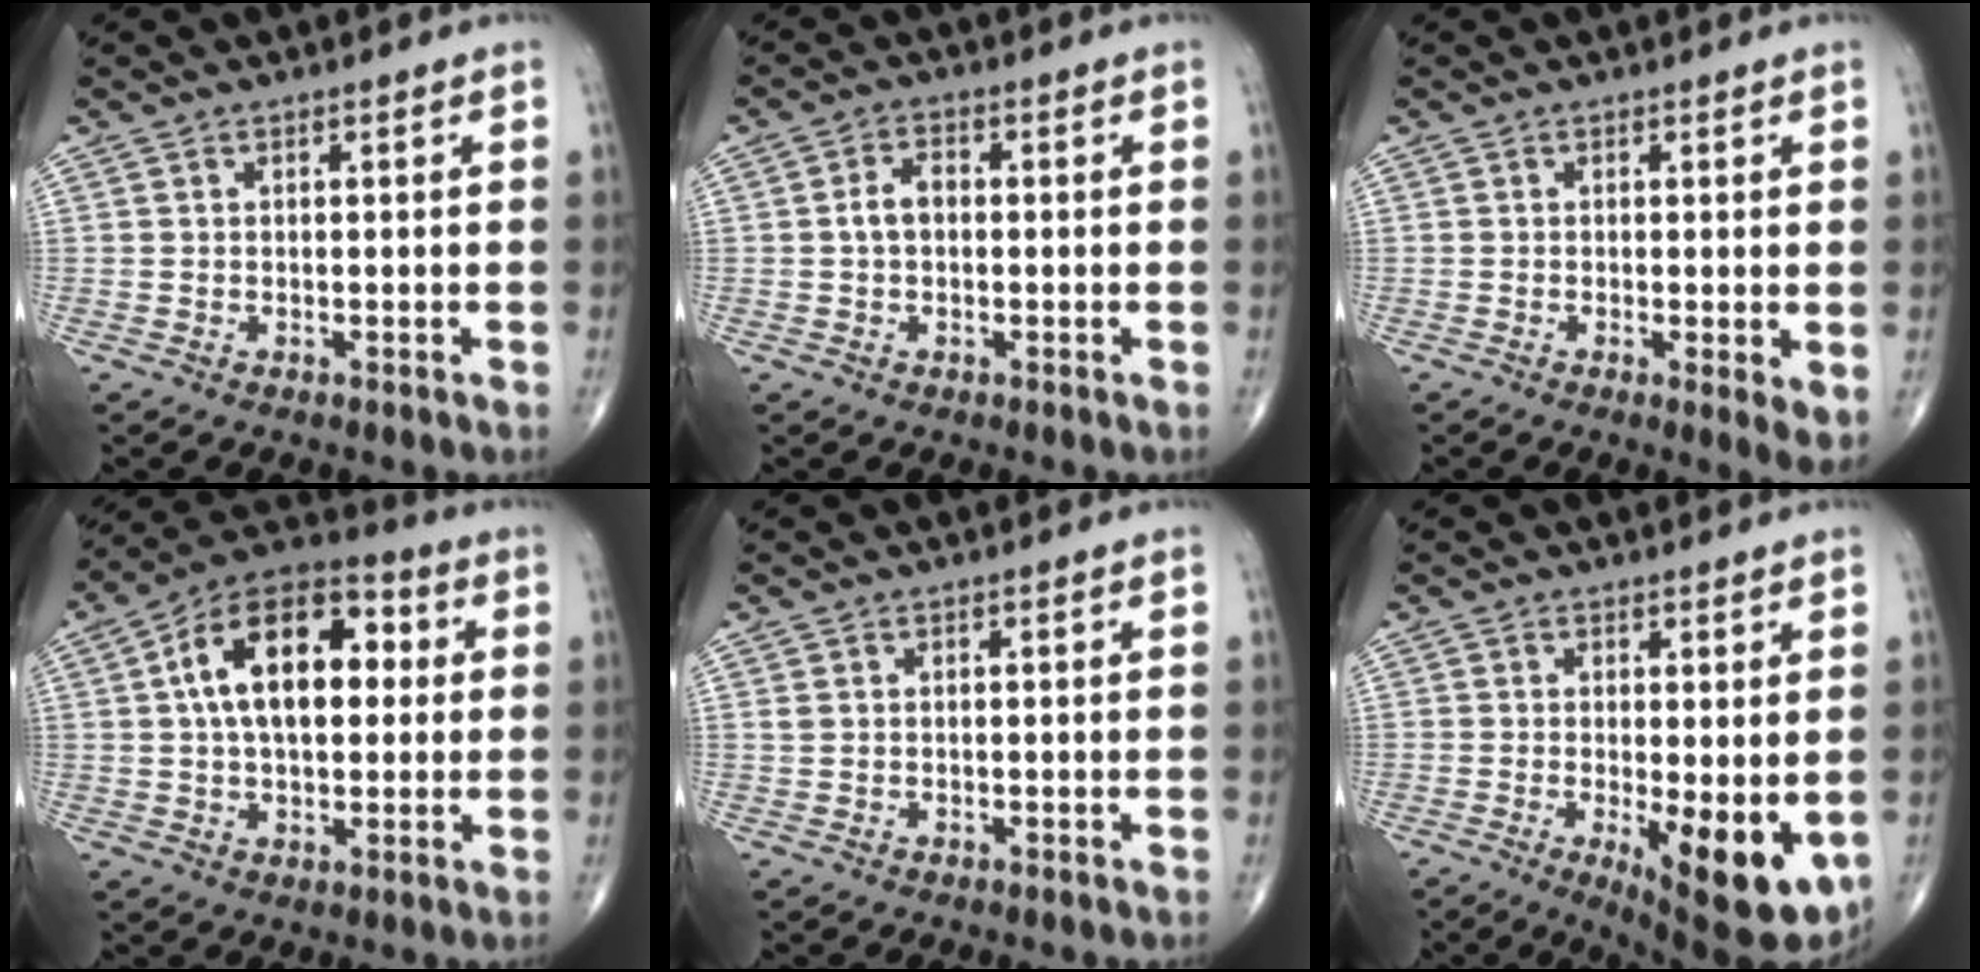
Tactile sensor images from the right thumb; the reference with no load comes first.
{"total": 3.5, "force": [-0.1, 2.3, 2.7], "torque": [-0.047, 0.015, -0.006]}
{"total": 3.5, "force": [-0.2, 0.9, 3.4], "torque": [-0.055, -0.014, -0.007]}
{"total": 18.0, "force": [3.2, 10.2, 14.5], "torque": [-0.217, 0.028, 0.044]}
{"total": 0.7, "force": [0.3, 0.5, 0.4], "torque": [-0.007, 0.005, 0.008]}
{"total": 12.0, "force": [-2.5, 4.1, 11.0], "torque": [-0.143, -0.026, -0.023]}